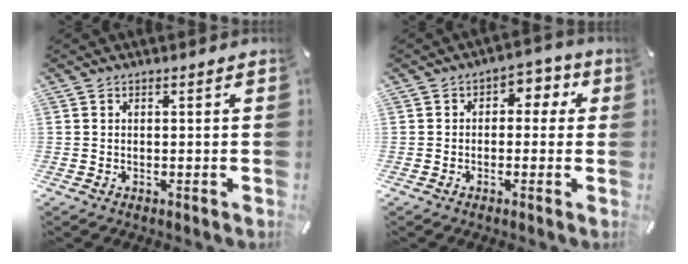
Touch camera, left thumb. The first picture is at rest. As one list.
[{"total": 4.0, "force": [-0.4, 3.2, 2.5], "torque": [-0.028, 0.006, -0.017]}]